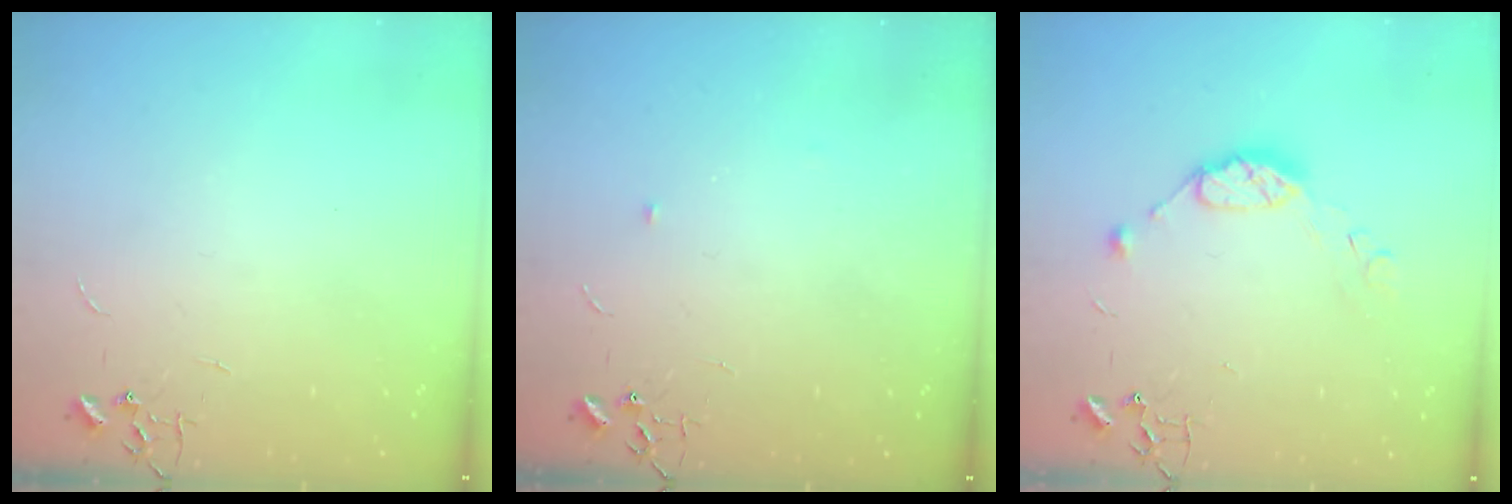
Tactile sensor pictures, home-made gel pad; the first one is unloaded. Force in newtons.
{"total": 3.0, "press": 2.9, "slide": 0.5}
{"total": 9.9, "press": 9.9, "slide": 0.9}